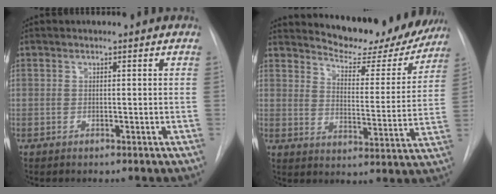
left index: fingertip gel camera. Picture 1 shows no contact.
{"total": 15.7, "force": [14.9, 3.4, 3.6], "torque": [-0.044, -0.037, 0.185]}